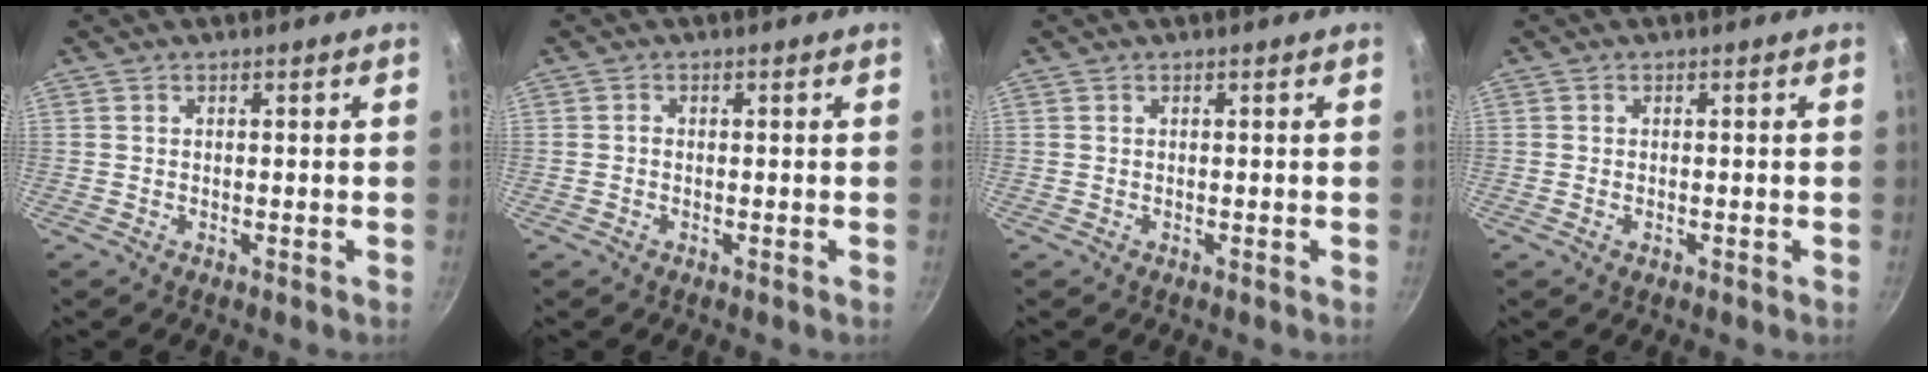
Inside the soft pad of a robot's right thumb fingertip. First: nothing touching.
{"total": 0.6, "force": [-0.2, 0.5, 0.2], "torque": [-0.006, 0.002, -0.004]}
{"total": 0.0}
{"total": 0.7, "force": [-0.3, 0.4, 0.6], "torque": [-0.011, 0.001, -0.005]}